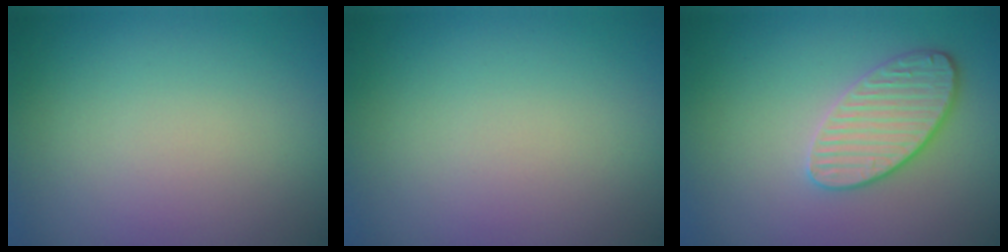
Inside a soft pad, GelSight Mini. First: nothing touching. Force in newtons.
{"total": 0.0}
{"total": 3.5, "press": 3.4, "slide": 1.1}